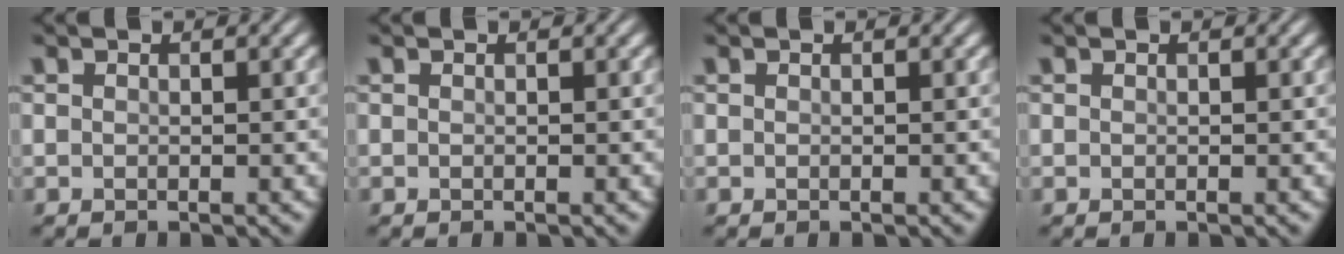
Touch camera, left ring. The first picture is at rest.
{"total": 0.0}
{"total": 0.0}
{"total": 0.0}